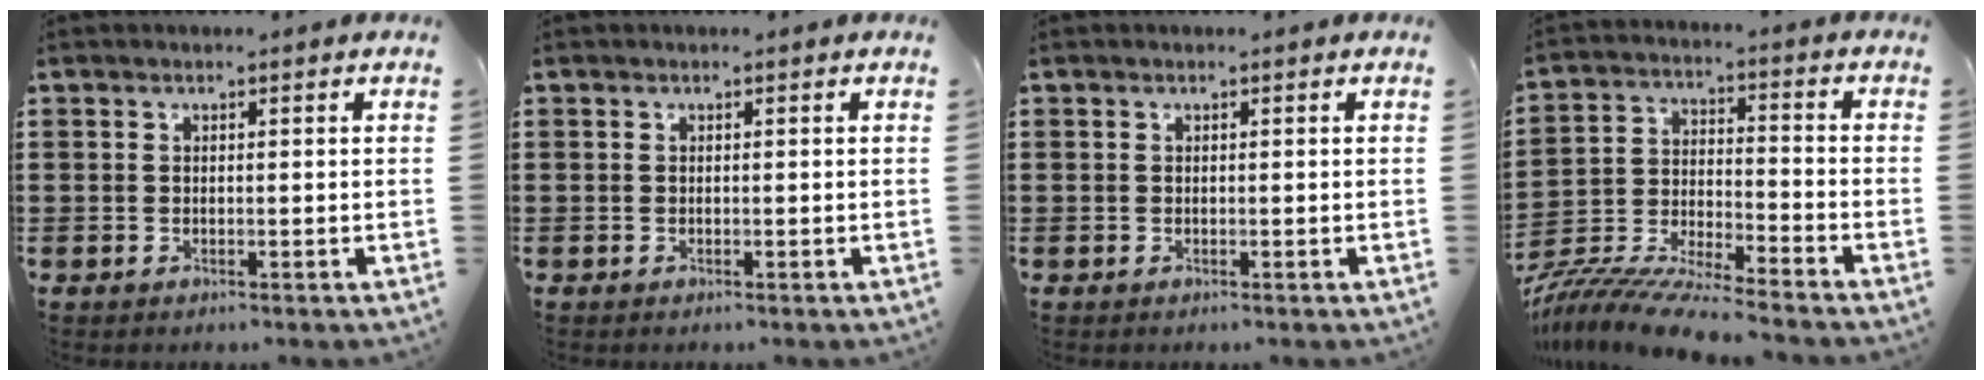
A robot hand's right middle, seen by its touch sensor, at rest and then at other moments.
{"total": 0.0}
{"total": 0.0}
{"total": 9.4, "force": [-9.1, 0.1, 2.4], "torque": [-0.052, 0.006, -0.184]}